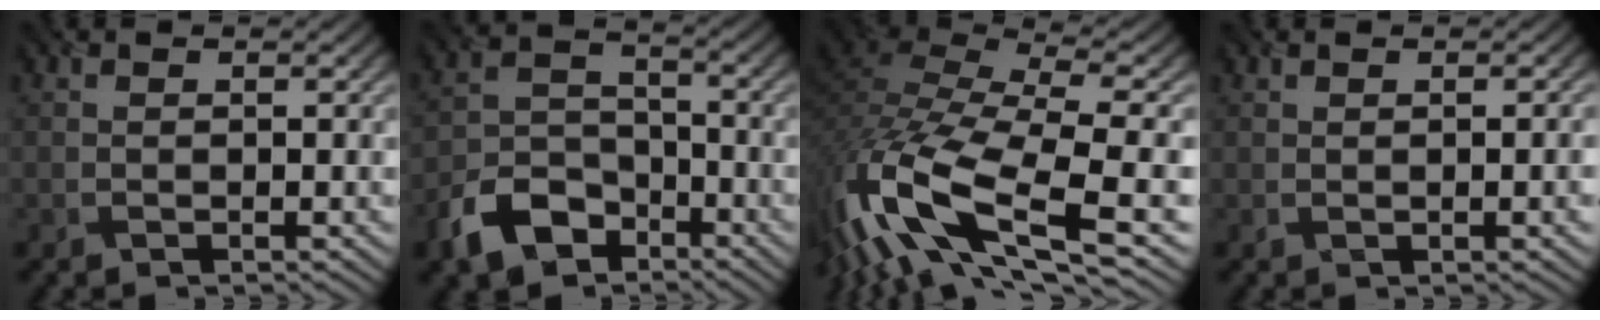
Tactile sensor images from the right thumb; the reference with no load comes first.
{"total": 9.1, "force": [-5.8, 5.6, 4.3], "torque": [-0.100, -0.012, -0.123]}
{"total": 17.2, "force": [-6.4, 6.2, 14.8], "torque": [-0.357, -0.011, -0.116]}
{"total": 1.4, "force": [0.0, 0.4, 1.4], "torque": [-0.016, -0.002, 0.000]}